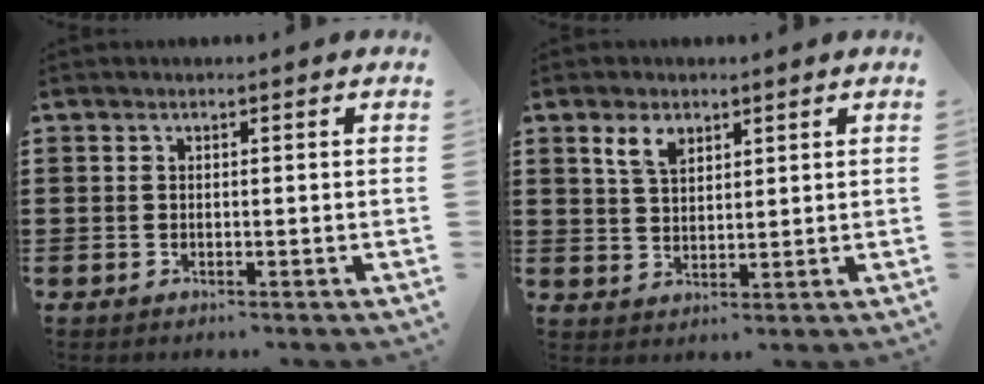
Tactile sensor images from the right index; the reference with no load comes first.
{"total": 3.7, "force": [2.4, 2.0, 2.1], "torque": [-0.050, 0.007, 0.044]}